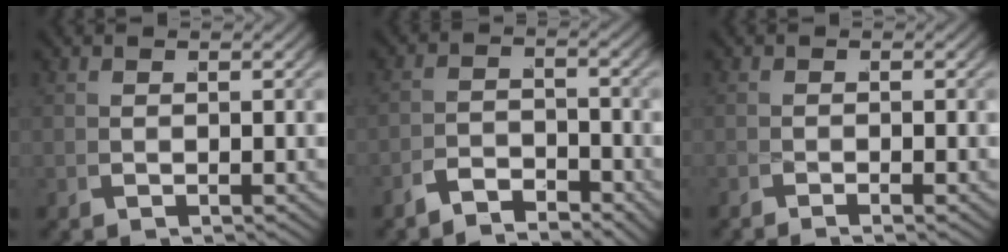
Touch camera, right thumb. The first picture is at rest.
{"total": 3.6, "force": [-3.4, 0.9, 0.3], "torque": [0.002, -0.005, -0.068]}
{"total": 0.9, "force": [-0.7, -0.6, 0.0], "torque": [-0.001, 0.004, -0.020]}